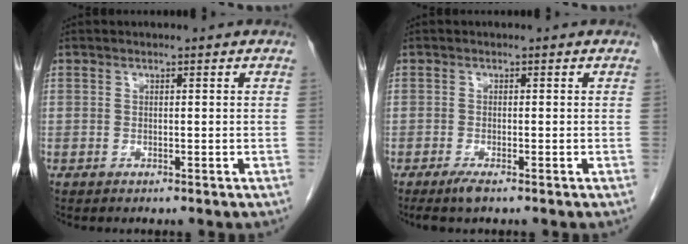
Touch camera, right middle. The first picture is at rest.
{"total": 1.9, "force": [-1.3, 0.1, 1.4], "torque": [-0.034, -0.007, -0.027]}